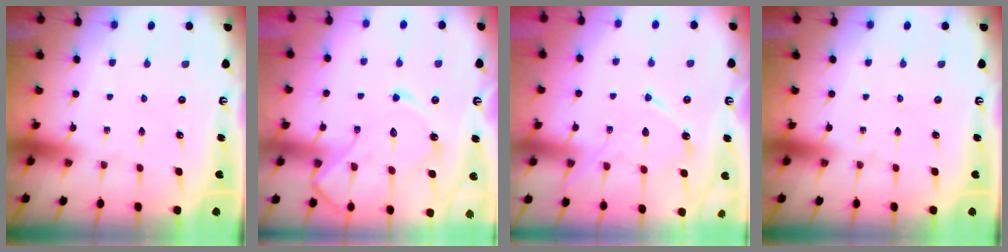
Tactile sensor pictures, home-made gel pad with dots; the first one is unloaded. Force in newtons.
{"total": 14.6, "press": 14.6, "slide": 1.5}
{"total": 11.7, "press": 11.7, "slide": 1.2}
{"total": 0.0}